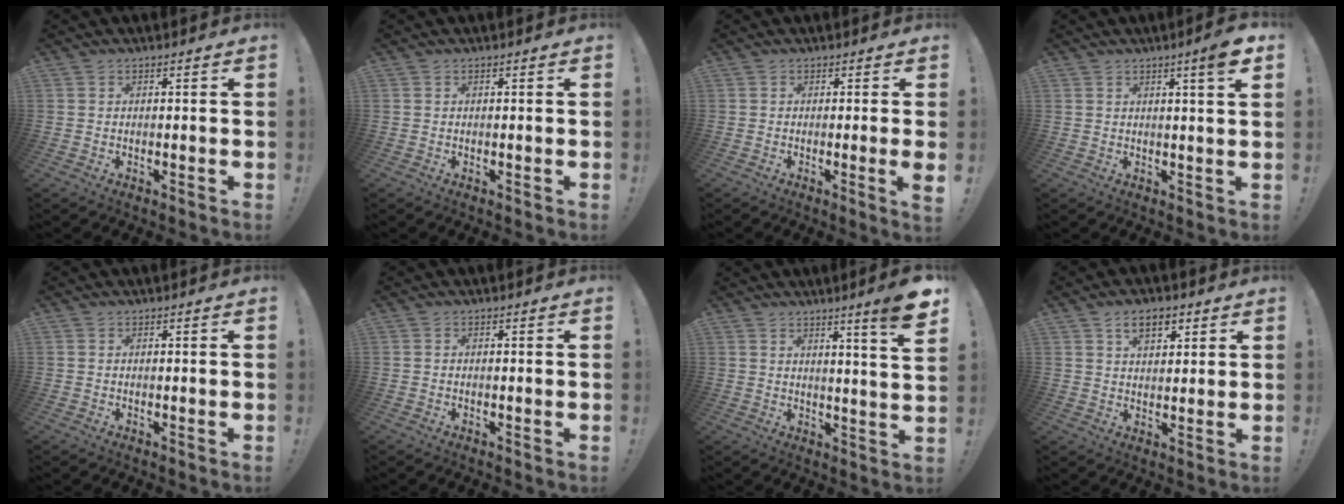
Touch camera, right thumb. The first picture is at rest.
{"total": 0.0}
{"total": 2.9, "force": [-0.3, -0.4, 2.9], "torque": [-0.045, -0.008, -0.005]}
{"total": 5.5, "force": [2.8, -0.2, 4.7], "torque": [-0.059, -0.018, 0.038]}
{"total": 0.0}
{"total": 0.0}
{"total": 8.1, "force": [4.8, -1.0, 6.5], "torque": [-0.087, -0.039, 0.070]}
{"total": 6.4, "force": [3.4, 3.6, 4.0], "torque": [-0.064, -0.003, 0.062]}